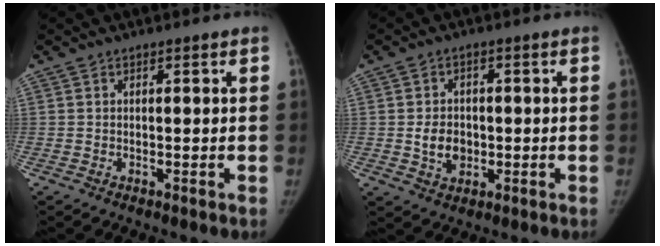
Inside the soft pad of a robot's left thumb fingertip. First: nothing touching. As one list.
[{"total": 5.5, "force": [-0.6, 4.3, 3.5], "torque": [-0.043, 0.003, -0.006]}]